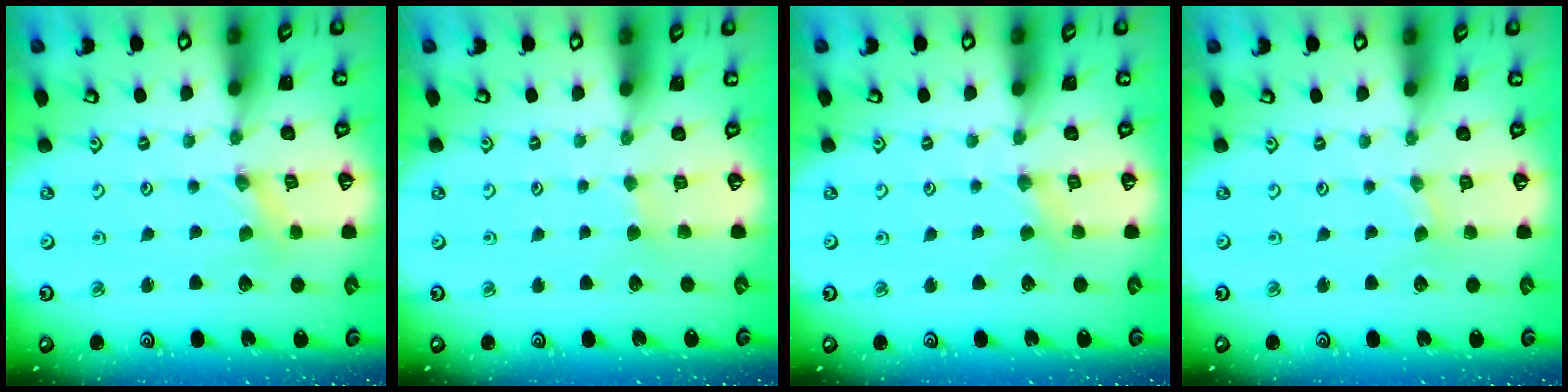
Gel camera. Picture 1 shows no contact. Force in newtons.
{"total": 2.2, "press": 2.2, "slide": 0.4}
{"total": 2.7, "press": 2.7, "slide": 0.4}
{"total": 0.0}